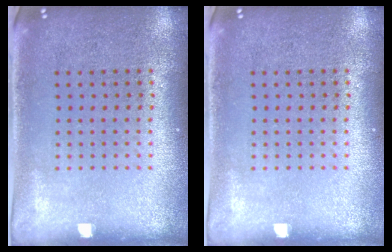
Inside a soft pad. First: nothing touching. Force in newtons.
{"total": 0.0}